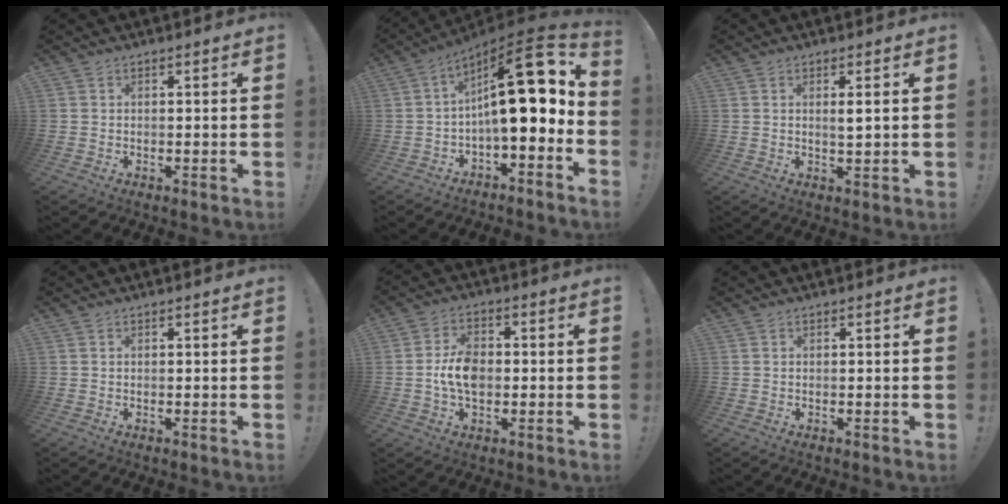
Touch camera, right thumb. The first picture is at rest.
{"total": 20.1, "force": [3.1, 6.1, 18.9], "torque": [-0.291, -0.018, 0.046]}
{"total": 2.3, "force": [0.8, 0.3, 2.2], "torque": [-0.027, -0.009, 0.009]}
{"total": 0.0}
{"total": 8.7, "force": [-1.2, 5.7, 6.5], "torque": [-0.112, 0.008, -0.021]}
{"total": 0.0}